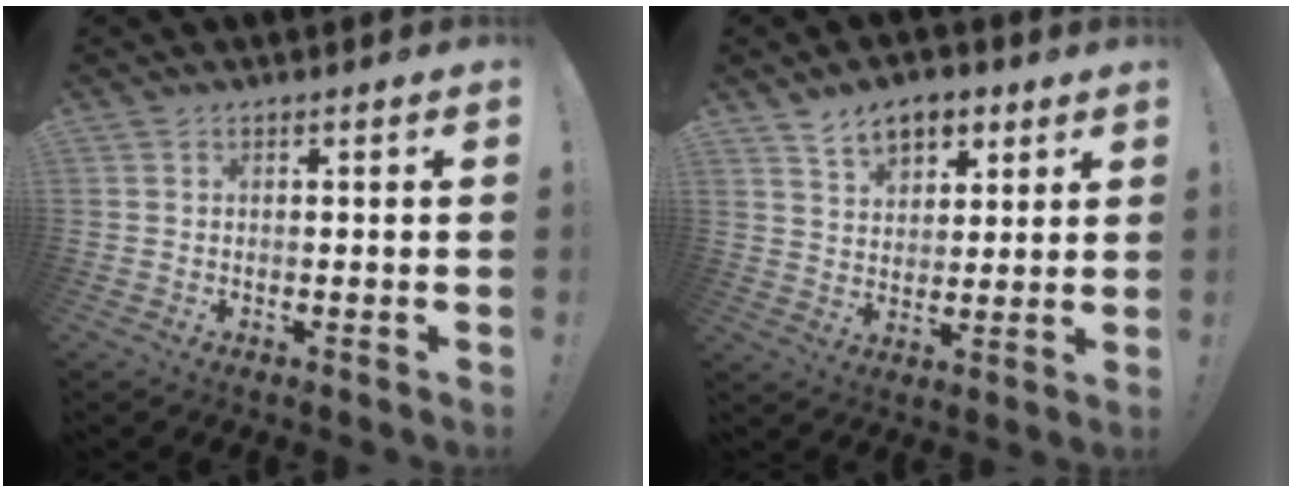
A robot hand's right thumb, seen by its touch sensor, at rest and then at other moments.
{"total": 9.9, "force": [6.1, 6.2, 4.6], "torque": [-0.063, -0.029, 0.116]}